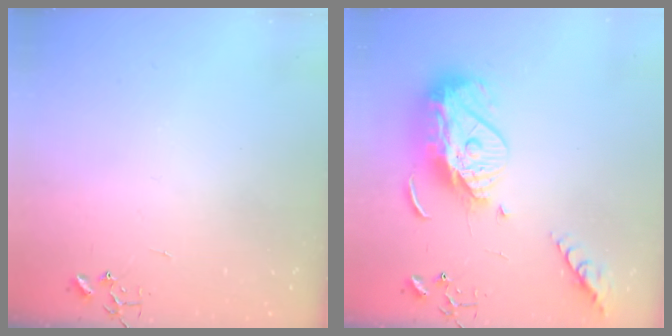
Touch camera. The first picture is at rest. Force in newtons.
{"total": 17.5, "press": 17.4, "slide": 1.6}